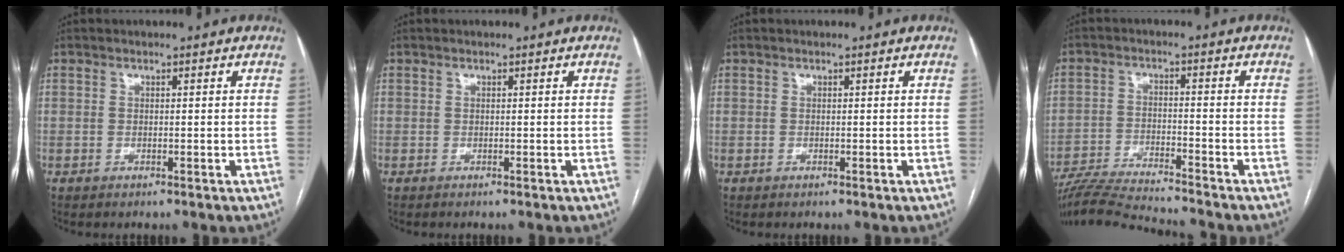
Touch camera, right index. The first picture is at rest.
{"total": 0.0}
{"total": 0.0}
{"total": 12.1, "force": [-11.6, -0.4, 3.5], "torque": [-0.058, -0.008, -0.196]}